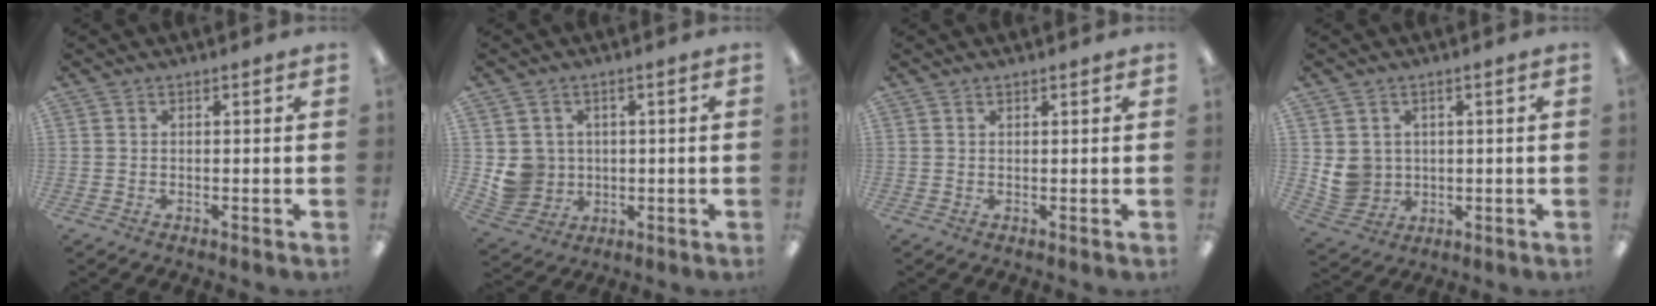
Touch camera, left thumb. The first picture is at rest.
{"total": 6.8, "force": [1.0, 6.6, 1.1], "torque": [-0.032, 0.002, 0.030]}
{"total": 0.8, "force": [0.7, 0.2, 0.3], "torque": [-0.007, 0.001, 0.012]}
{"total": 6.1, "force": [1.5, 5.7, 1.3], "torque": [-0.032, -0.001, 0.034]}